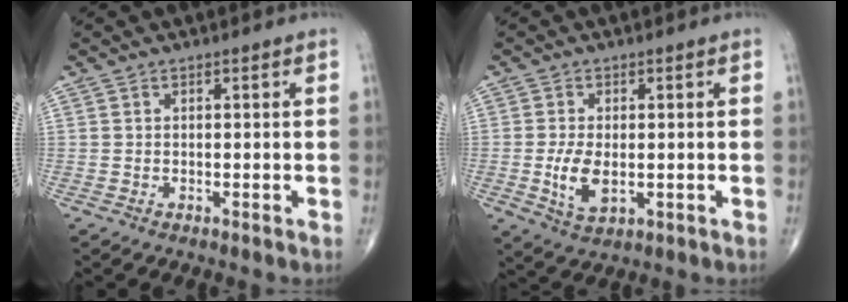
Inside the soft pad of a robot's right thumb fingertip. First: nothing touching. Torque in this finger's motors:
{"motor_torque": [0.48, 1.42, 0.70, -0.04, 0.19]}